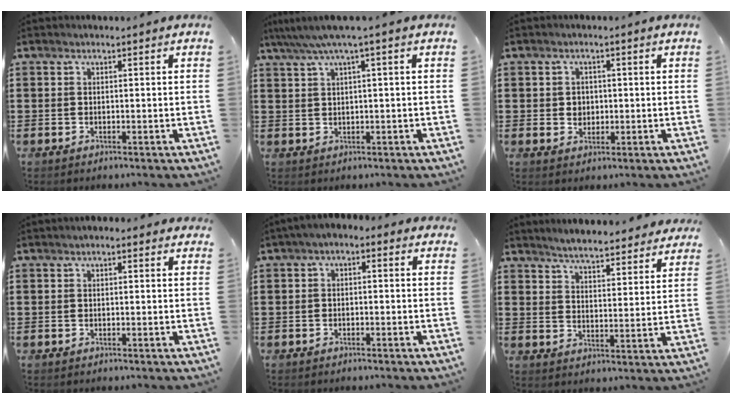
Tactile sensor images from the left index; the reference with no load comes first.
{"total": 3.1, "force": [1.1, -0.3, 2.8], "torque": [-0.056, -0.004, 0.016]}
{"total": 2.0, "force": [0.3, 1.9, 0.7], "torque": [-0.022, 0.009, 0.003]}
{"total": 1.0, "force": [0.4, 0.5, 0.8], "torque": [-0.016, 0.006, 0.005]}
{"total": 1.7, "force": [-1.5, 0.6, 0.7], "torque": [-0.022, 0.002, -0.035]}
{"total": 4.6, "force": [4.6, 0.1, 0.5], "torque": [-0.033, -0.024, 0.080]}